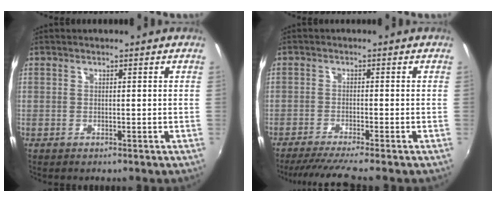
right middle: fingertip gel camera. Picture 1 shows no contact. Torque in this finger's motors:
{"motor_torque": [0.63, -0.62, 0.15, 0.08]}